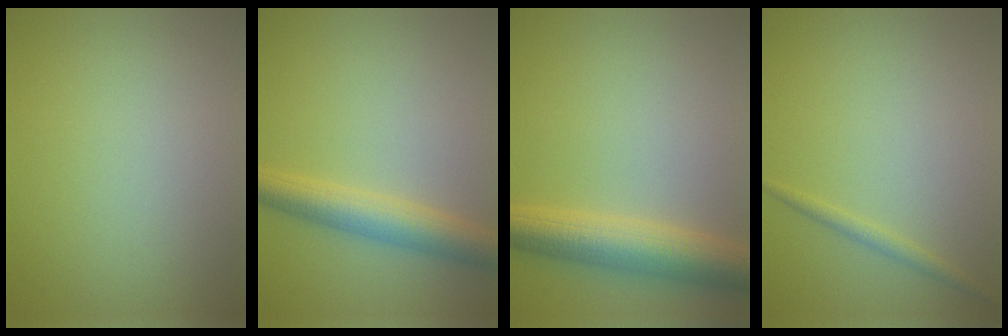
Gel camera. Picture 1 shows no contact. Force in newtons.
{"total": 4.6, "press": 4.6, "slide": 0.1}
{"total": 6.3, "press": 6.3, "slide": 0.1}
{"total": 1.1, "press": 1.1, "slide": 0.1}